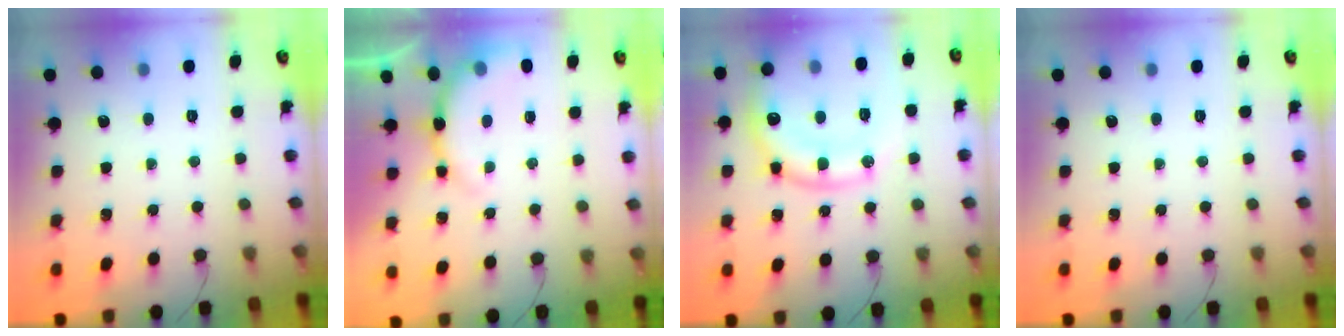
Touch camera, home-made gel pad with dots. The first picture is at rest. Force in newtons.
{"total": 9.1, "press": 9.0, "slide": 1.2}
{"total": 18.5, "press": 18.4, "slide": 1.9}
{"total": 0.0}